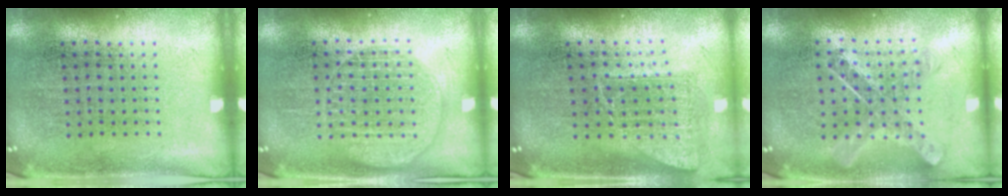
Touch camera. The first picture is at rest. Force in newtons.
{"total": 1.4, "press": 1.4, "slide": 0.1}
{"total": 1.4, "press": 1.1, "slide": 0.9}
{"total": 1.0, "press": 1.0, "slide": 0.1}